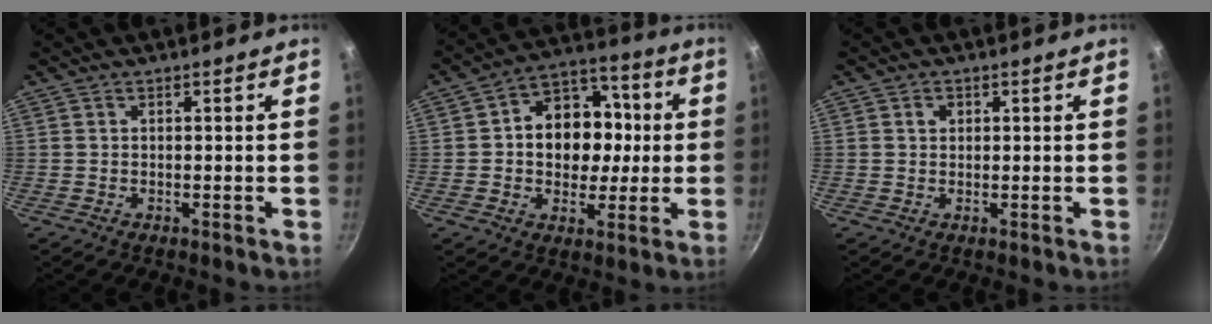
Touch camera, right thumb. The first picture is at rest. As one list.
[{"total": 15.1, "force": [0.6, 11.9, 9.4], "torque": [-0.096, 0.024, 0.000]}, {"total": 2.2, "force": [0.3, 1.8, 1.1], "torque": [-0.009, 0.005, 0.002]}]